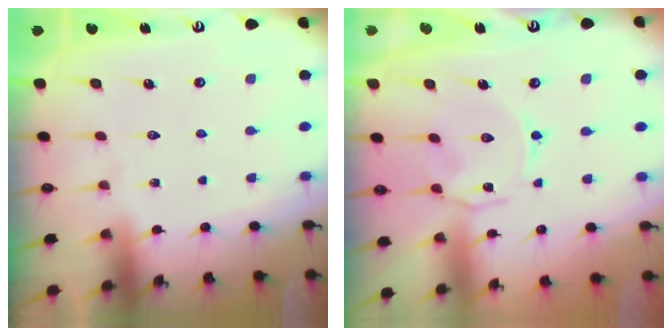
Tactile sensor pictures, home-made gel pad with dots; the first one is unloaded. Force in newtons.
{"total": 2.1, "press": 2.0, "slide": 0.7}